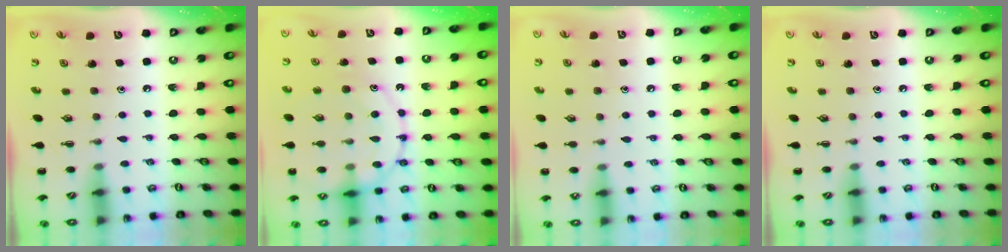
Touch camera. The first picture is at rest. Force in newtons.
{"total": 16.1, "press": 16.0, "slide": 1.4}
{"total": 5.3, "press": 5.1, "slide": 1.4}
{"total": 0.0}